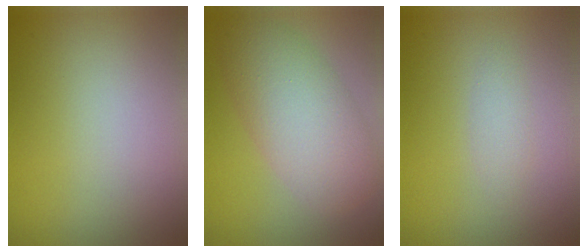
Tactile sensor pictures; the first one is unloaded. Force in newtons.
{"total": 6.5, "press": 6.5, "slide": 0.1}
{"total": 1.1, "press": 1.1, "slide": 0.1}